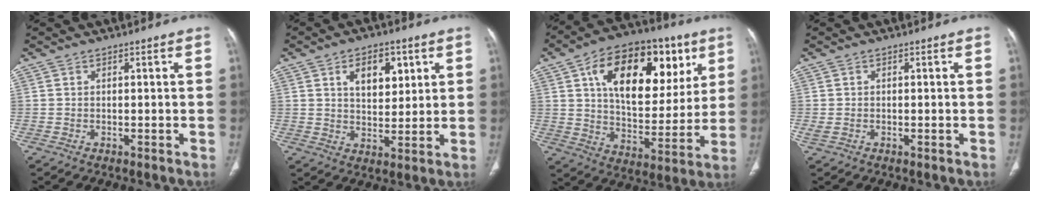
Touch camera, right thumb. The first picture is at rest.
{"total": 9.2, "force": [3.7, 5.5, 6.4], "torque": [-0.066, -0.017, 0.061]}
{"total": 25.6, "force": [9.7, 14.3, 18.9], "torque": [-0.249, -0.003, 0.155]}
{"total": 1.4, "force": [-0.3, 0.8, 1.1], "torque": [-0.031, 0.006, 0.000]}